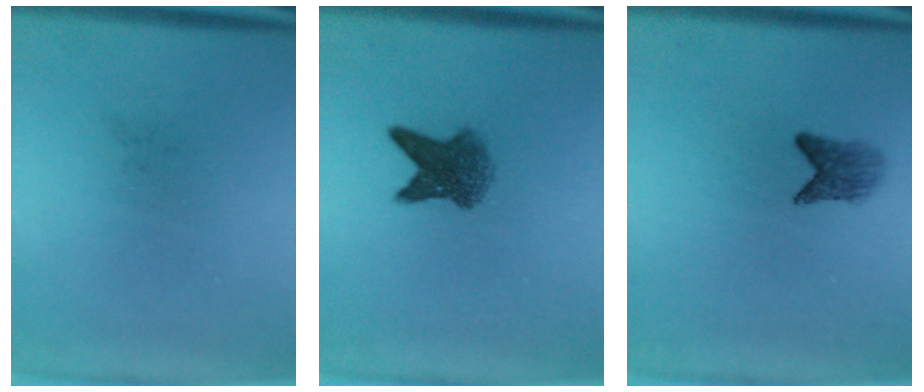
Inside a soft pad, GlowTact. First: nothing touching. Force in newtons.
{"total": 5.2}
{"total": 2.8}